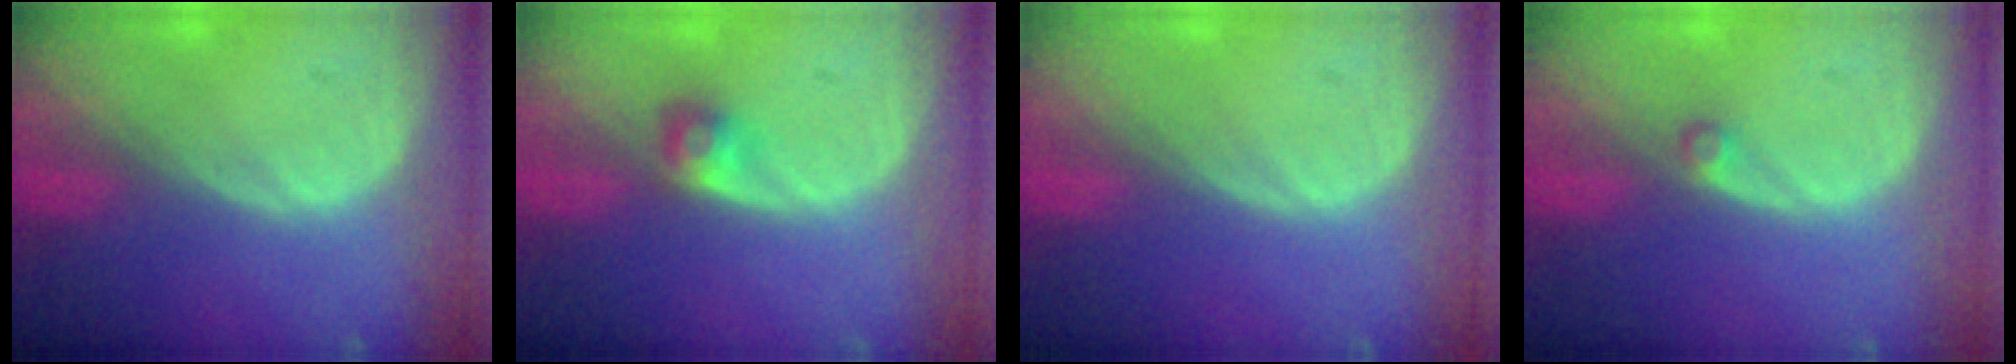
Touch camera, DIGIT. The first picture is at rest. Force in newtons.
{"total": 2.5, "press": 2.4, "slide": 0.8}
{"total": 0.0}
{"total": 1.0, "press": 1.0, "slide": 0.2}